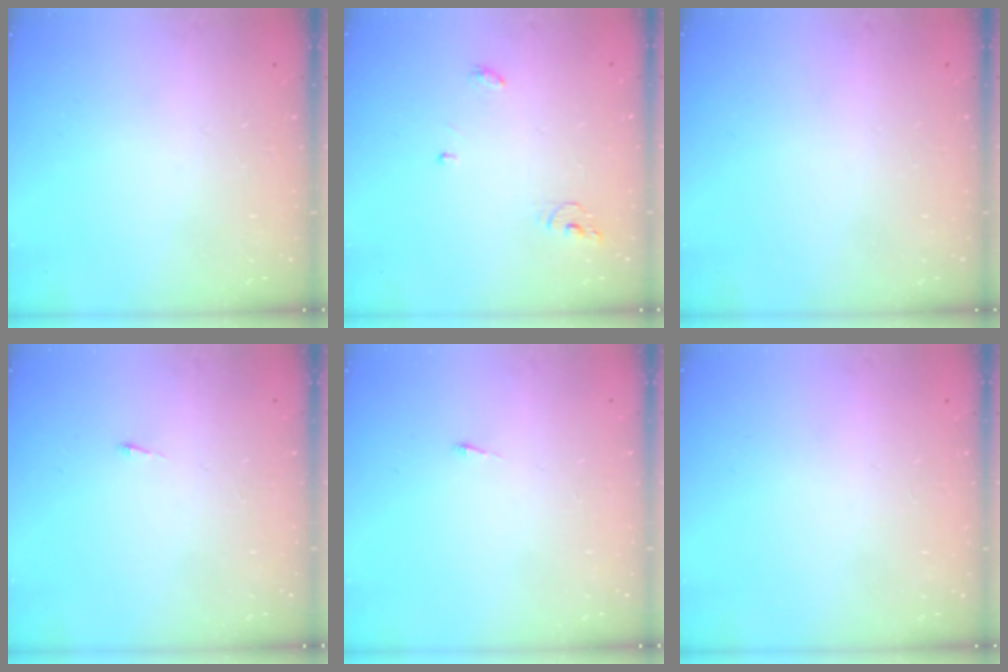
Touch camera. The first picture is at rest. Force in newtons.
{"total": 4.2, "press": 4.1, "slide": 0.3}
{"total": 0.8, "press": 0.8, "slide": 0.1}
{"total": 2.6, "press": 2.5, "slide": 0.3}
{"total": 2.6, "press": 2.5, "slide": 0.3}
{"total": 0.9, "press": 0.9, "slide": 0.0}